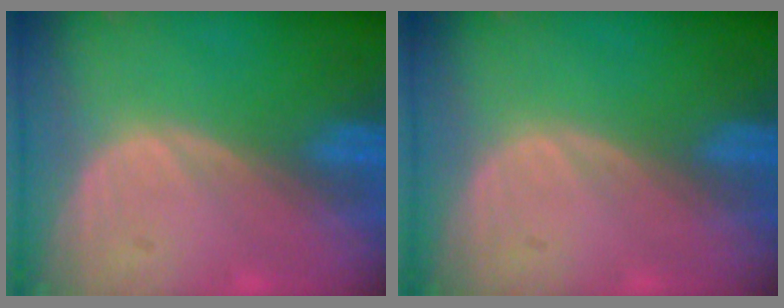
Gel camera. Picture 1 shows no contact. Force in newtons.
{"total": 0.0}